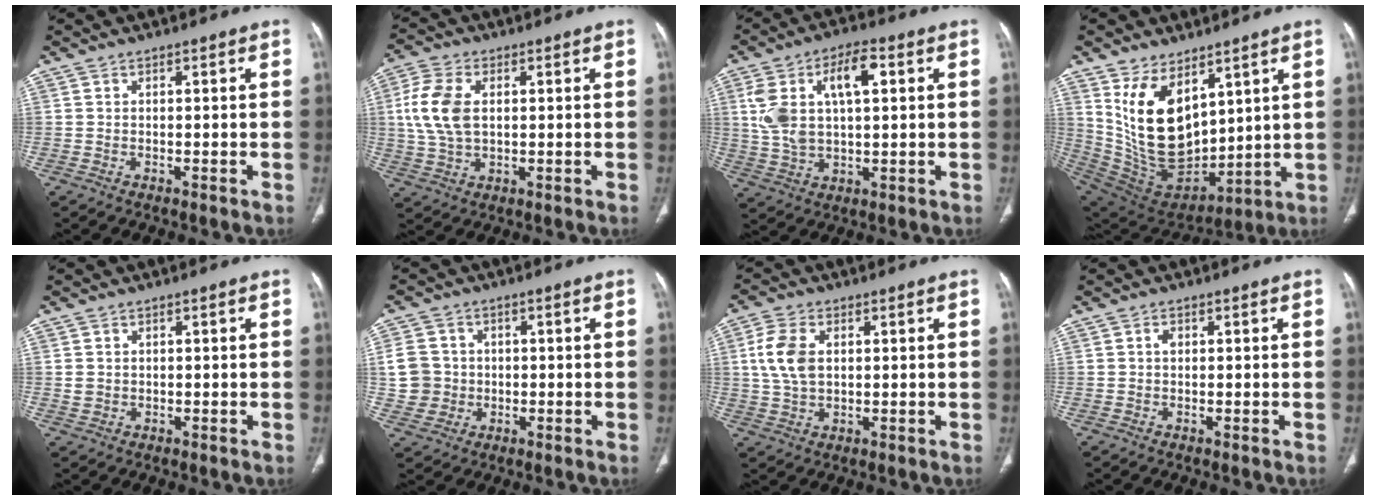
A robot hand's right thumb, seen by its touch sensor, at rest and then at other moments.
{"total": 9.9, "force": [1.4, 6.2, 7.6], "torque": [-0.166, 0.005, 0.030]}
{"total": 13.2, "force": [3.3, 6.7, 11.0], "torque": [-0.208, 0.015, 0.065]}
{"total": 18.3, "force": [7.3, 10.8, 12.8], "torque": [-0.194, -0.047, 0.169]}
{"total": 1.8, "force": [0.1, 1.6, 0.7], "torque": [-0.009, 0.003, 0.009]}
{"total": 7.7, "force": [0.1, 7.4, 2.2], "torque": [-0.022, 0.011, 0.005]}
{"total": 7.7, "force": [1.4, 4.9, 5.8], "torque": [-0.120, 0.004, 0.029]}
{"total": 1.0, "force": [0.2, 0.8, 0.7], "torque": [-0.010, 0.003, 0.002]}